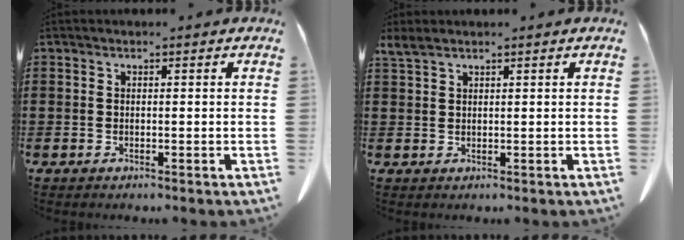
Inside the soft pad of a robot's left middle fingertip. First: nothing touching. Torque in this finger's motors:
{"motor_torque": [0.05, -0.03, 0.01, 0.01]}